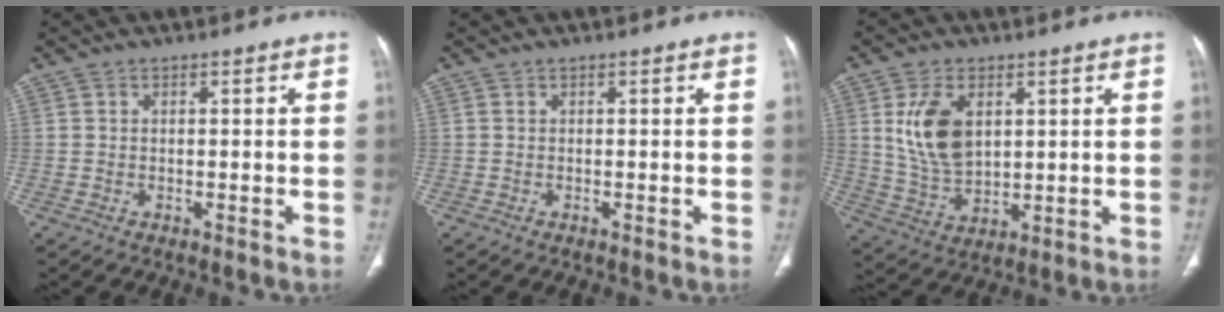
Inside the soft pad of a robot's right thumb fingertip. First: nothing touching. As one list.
[{"total": 0.0}, {"total": 11.1, "force": [3.2, 6.8, 8.2], "torque": [-0.146, -0.016, 0.073]}]